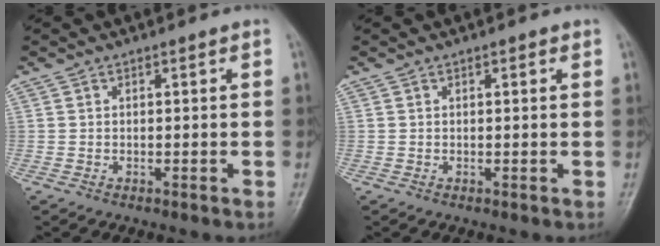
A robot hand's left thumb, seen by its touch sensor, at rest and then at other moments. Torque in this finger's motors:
{"motor_torque": [-0.08, -0.24, -0.43, -0.08, 0.03]}